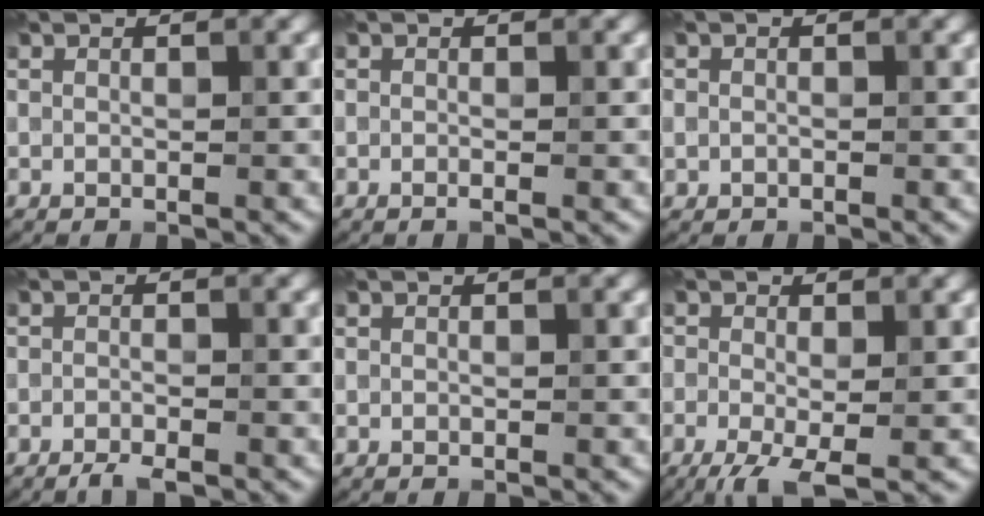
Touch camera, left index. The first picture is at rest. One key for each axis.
{"total": 0.6, "fx": -0.2, "fy": 0.1, "fz": 0.5, "tx": -0.010, "ty": -0.008, "tz": -0.004}
{"total": 1.0, "fx": -0.1, "fy": 0.9, "fz": 0.2, "tx": 0.003, "ty": -0.004, "tz": -0.004}
{"total": 1.7, "fx": -1.4, "fy": 0.3, "fz": 0.9, "tx": -0.019, "ty": -0.003, "tz": -0.029}
{"total": 0.0}
{"total": 4.2, "fx": -1.9, "fy": 1.5, "fz": 3.4, "tx": -0.069, "ty": -0.005, "tz": -0.038}